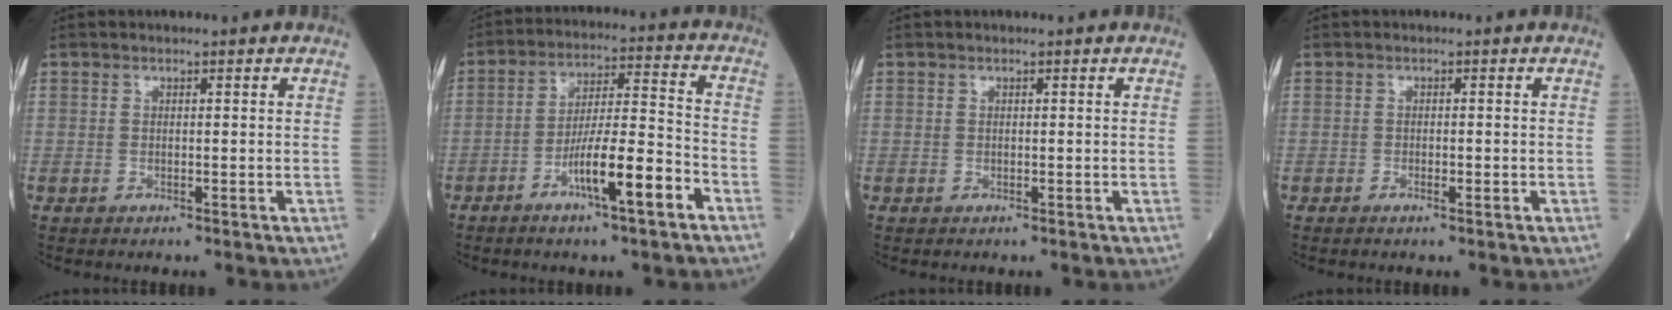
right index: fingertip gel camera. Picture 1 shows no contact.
{"total": 10.9, "force": [-5.3, 0.8, 9.5], "torque": [-0.166, 0.004, -0.092]}
{"total": 0.0}
{"total": 1.1, "force": [-0.4, 0.3, 1.0], "torque": [-0.019, -0.002, -0.006]}